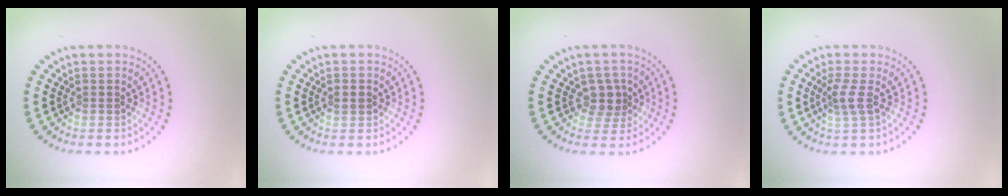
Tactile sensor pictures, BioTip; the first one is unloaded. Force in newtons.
{"total": 1.2, "press": 1.2, "slide": 0.2}
{"total": 2.3, "press": 1.8, "slide": 1.4}
{"total": 1.9, "press": 1.5, "slide": 1.2}